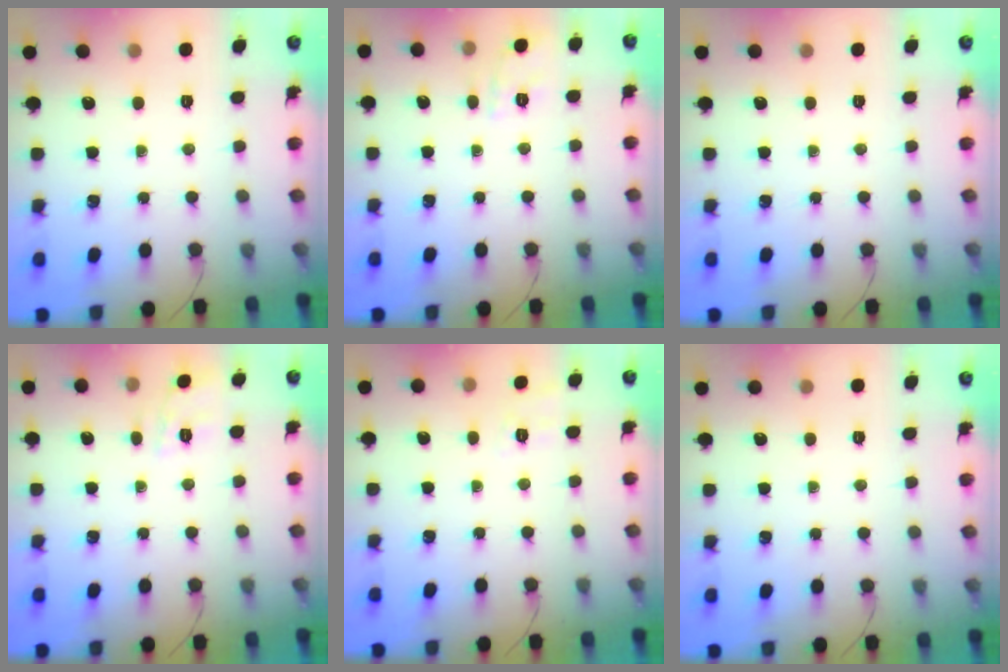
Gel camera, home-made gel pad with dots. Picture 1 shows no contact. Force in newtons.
{"total": 1.9, "press": 0.9, "slide": 1.6}
{"total": 0.0}
{"total": 3.7, "press": 3.5, "slide": 1.4}
{"total": 2.8, "press": 2.0, "slide": 2.0}
{"total": 0.0}